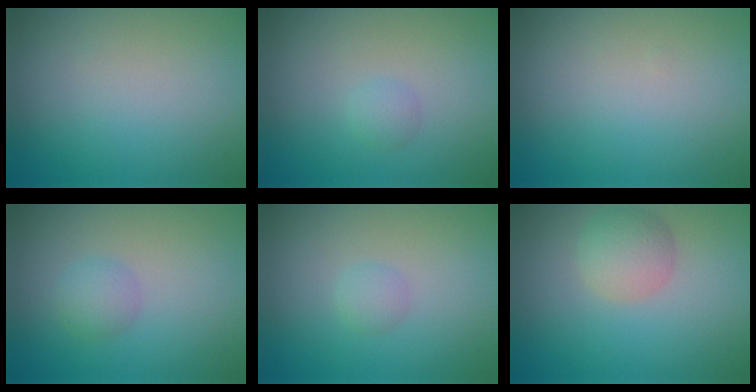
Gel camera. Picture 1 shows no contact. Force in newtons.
{"total": 1.0, "press": 1.0, "slide": 0.0}
{"total": 0.0}
{"total": 1.7, "press": 1.7, "slide": 0.0}
{"total": 1.0, "press": 1.0, "slide": 0.1}
{"total": 2.9, "press": 2.9, "slide": 0.1}